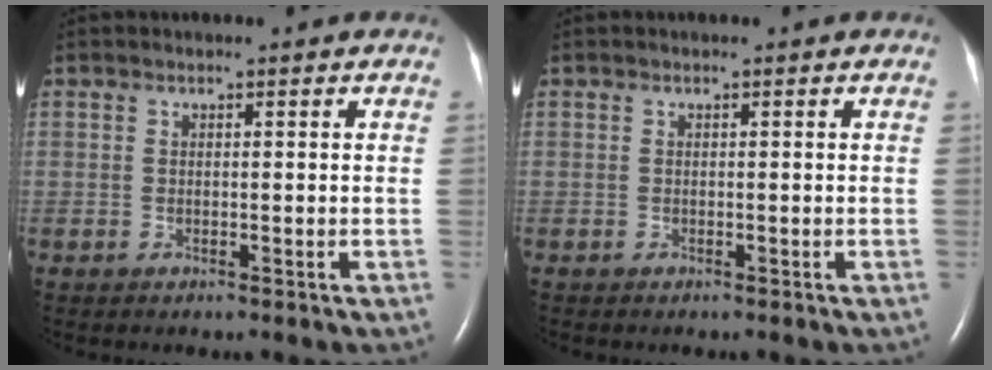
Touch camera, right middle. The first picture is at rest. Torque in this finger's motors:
{"motor_torque": [-0.21, 0.21, -0.01, -0.01]}